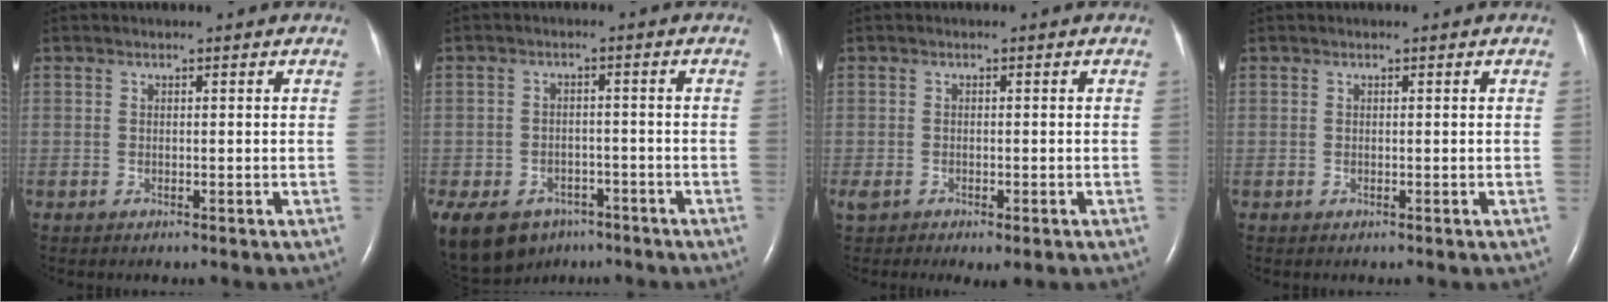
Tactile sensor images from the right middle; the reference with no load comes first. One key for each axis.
{"total": 16.3, "fx": -9.4, "fy": 11.6, "fz": 6.5, "tx": -0.193, "ty": -0.005, "tz": -0.129}
{"total": 3.7, "fx": -2.1, "fy": 1.5, "fz": 2.7, "tx": -0.050, "ty": -0.008, "tz": -0.030}
{"total": 0.0}